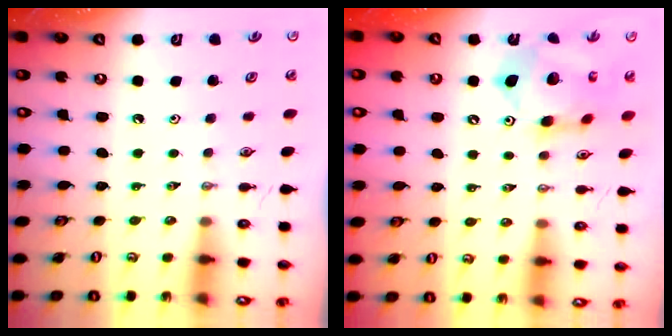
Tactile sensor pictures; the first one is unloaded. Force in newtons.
{"total": 13.8, "press": 13.7, "slide": 1.2}